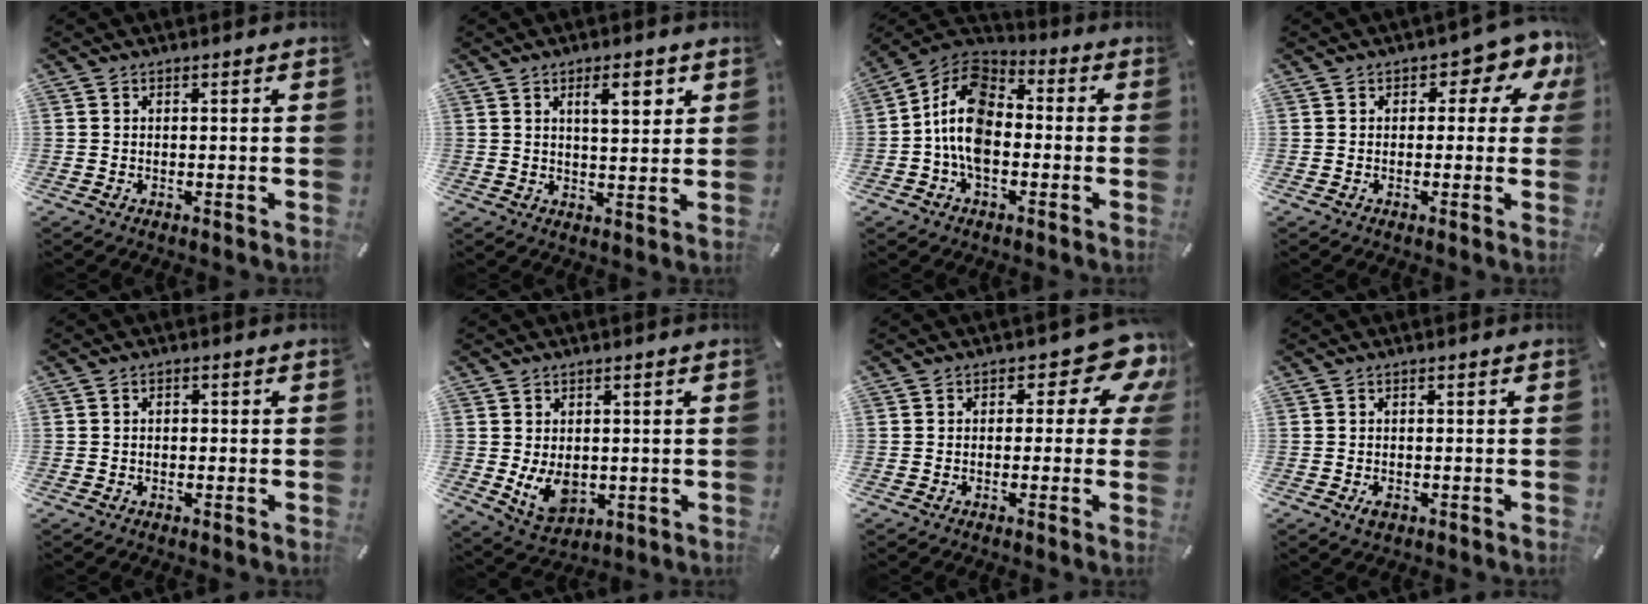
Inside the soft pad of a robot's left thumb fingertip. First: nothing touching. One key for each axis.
{"total": 6.6, "fx": 3.2, "fy": 2.4, "fz": 5.2, "tx": -0.072, "ty": -0.012, "tz": 0.047}
{"total": 12.4, "fx": -2.7, "fy": 8.2, "fz": 8.9, "tx": -0.200, "ty": 0.007, "tz": -0.056}
{"total": 6.2, "fx": 2.5, "fy": 3.6, "fz": 4.3, "tx": -0.043, "ty": -0.015, "tz": 0.034}
{"total": 1.2, "fx": -0.3, "fy": 0.9, "fz": 0.8, "tx": -0.016, "ty": 0.004, "tz": -0.008}
{"total": 7.8, "fx": -0.3, "fy": 6.0, "fz": 5.0, "tx": -0.094, "ty": -0.006, "tz": -0.004}
{"total": 10.0, "fx": 3.7, "fy": 4.9, "fz": 7.9, "tx": -0.102, "ty": -0.020, "tz": 0.063}
{"total": 2.0, "fx": -0.8, "fy": 1.2, "fz": 1.4, "tx": -0.032, "ty": 0.000, "tz": -0.015}